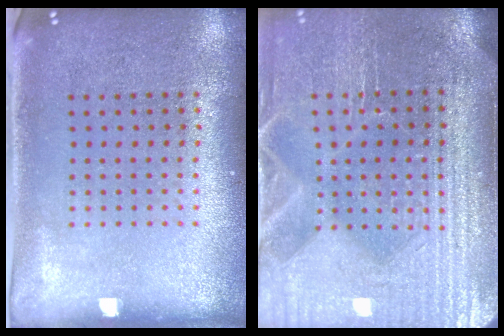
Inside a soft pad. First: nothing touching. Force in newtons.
{"total": 4.3, "press": 4.0, "slide": 1.6}